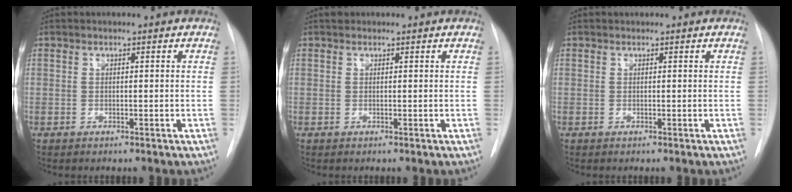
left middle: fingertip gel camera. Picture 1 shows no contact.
{"total": 0.6, "force": [0.5, 0.4, 0.0], "torque": [-0.003, 0.010, 0.007]}
{"total": 0.0}